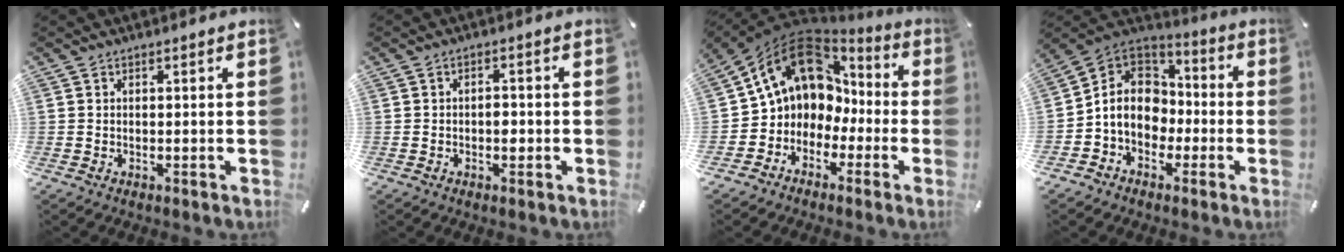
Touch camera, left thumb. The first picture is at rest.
{"total": 2.3, "force": [-0.6, 1.4, 1.7], "torque": [-0.024, 0.000, -0.014]}
{"total": 13.0, "force": [3.8, 11.2, 5.4], "torque": [-0.121, -0.023, 0.074]}
{"total": 11.8, "force": [-2.3, 10.2, 5.6], "torque": [-0.118, 0.018, -0.043]}